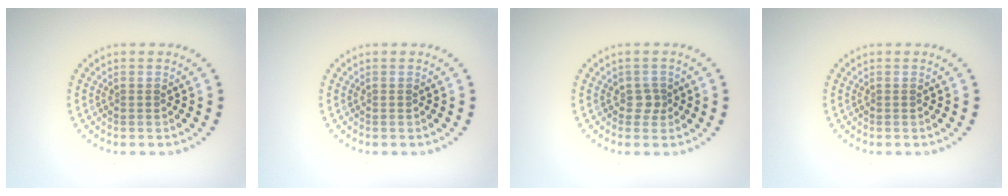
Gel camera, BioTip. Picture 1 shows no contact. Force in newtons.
{"total": 0.0}
{"total": 1.3, "press": 1.1, "slide": 0.8}
{"total": 0.0}